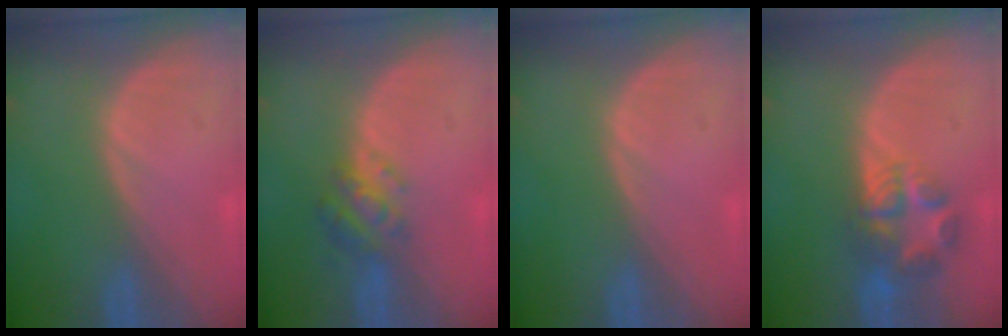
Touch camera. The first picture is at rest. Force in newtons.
{"total": 4.8, "press": 4.5, "slide": 1.7}
{"total": 0.0}
{"total": 6.7, "press": 6.4, "slide": 1.8}